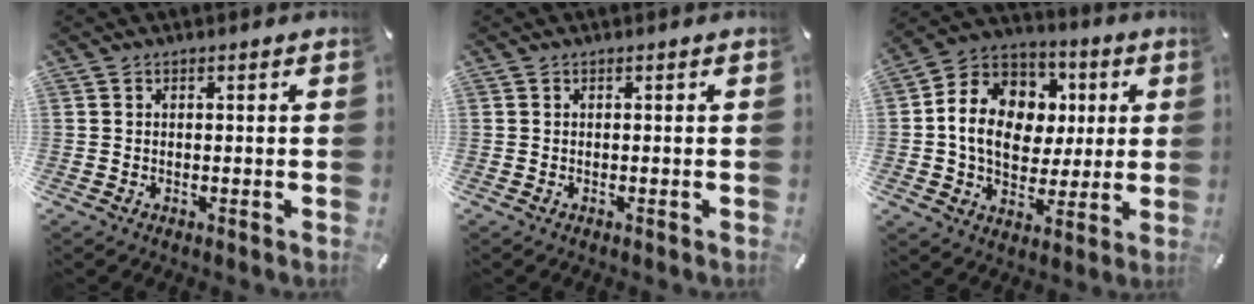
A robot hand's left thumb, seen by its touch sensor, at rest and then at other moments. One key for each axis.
{"total": 0.0}
{"total": 14.0, "fx": 0.9, "fy": 11.9, "fz": 7.4, "tx": -0.151, "ty": 0.008, "tz": 0.022}